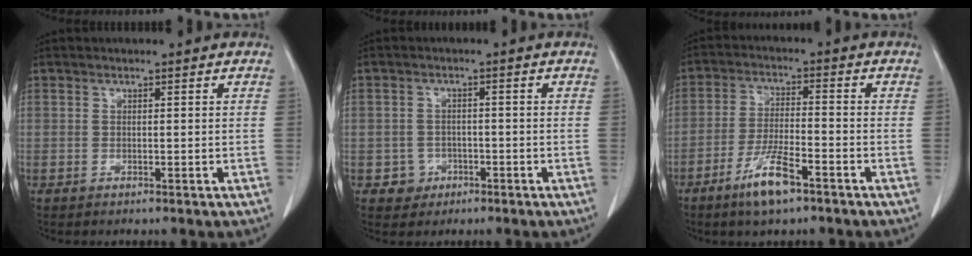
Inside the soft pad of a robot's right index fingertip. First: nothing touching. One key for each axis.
{"total": 3.2, "fx": -1.3, "fy": 2.9, "fz": -0.1, "tx": 0.011, "ty": 0.015, "tz": -0.017}
{"total": 7.8, "fx": -4.9, "fy": 1.3, "fz": 5.9, "tx": -0.118, "ty": -0.010, "tz": -0.090}